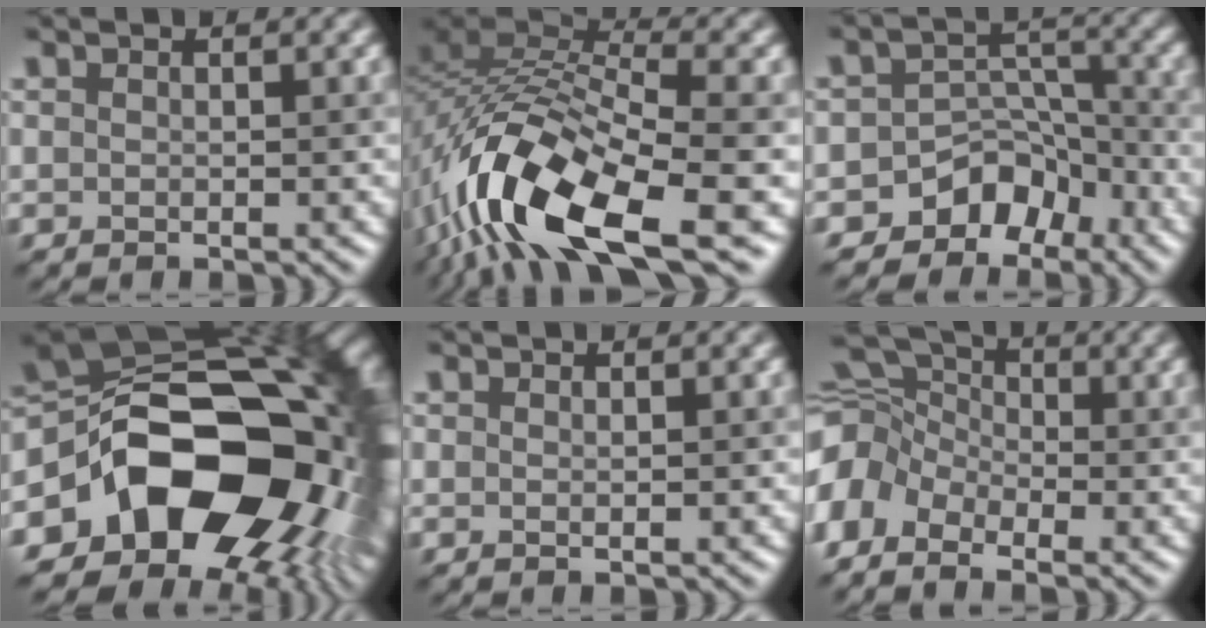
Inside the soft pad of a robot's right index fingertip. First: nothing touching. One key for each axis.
{"total": 14.0, "fx": -6.7, "fy": 5.2, "fz": 11.1, "tx": -0.213, "ty": 0.000, "tz": -0.130}
{"total": 6.4, "fx": -4.5, "fy": 4.2, "fz": 1.7, "tx": 0.009, "ty": 0.014, "tz": -0.073}
{"total": 18.2, "fx": -4.0, "fy": 12.3, "fz": 12.7, "tx": -0.190, "ty": 0.001, "tz": -0.063}
{"total": 0.0}
{"total": 7.2, "fx": -2.7, "fy": 5.0, "fz": 4.3, "tx": -0.090, "ty": 0.010, "tz": -0.056}